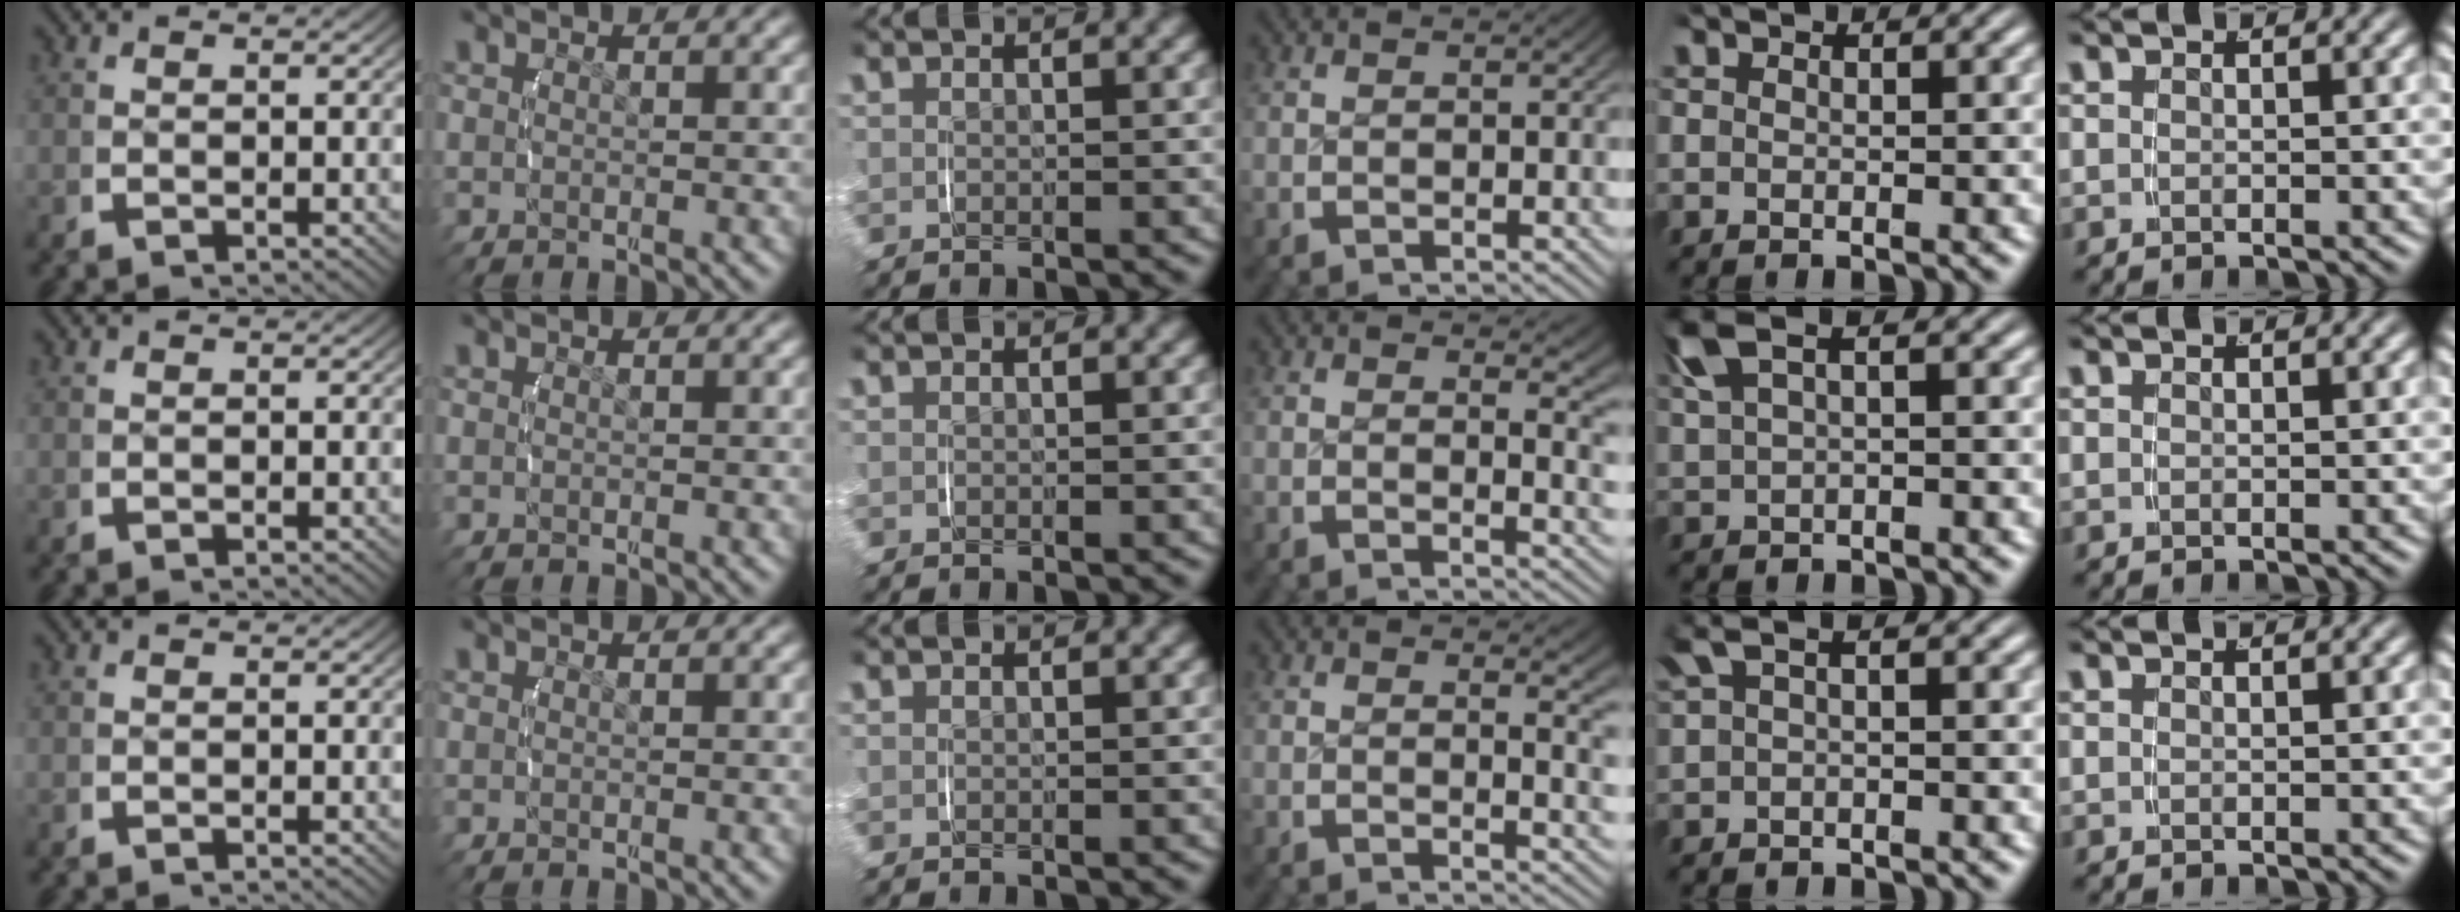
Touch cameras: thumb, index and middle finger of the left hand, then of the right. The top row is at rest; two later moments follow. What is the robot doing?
{"motion": "lift_and_place", "object": "measuring cup"}